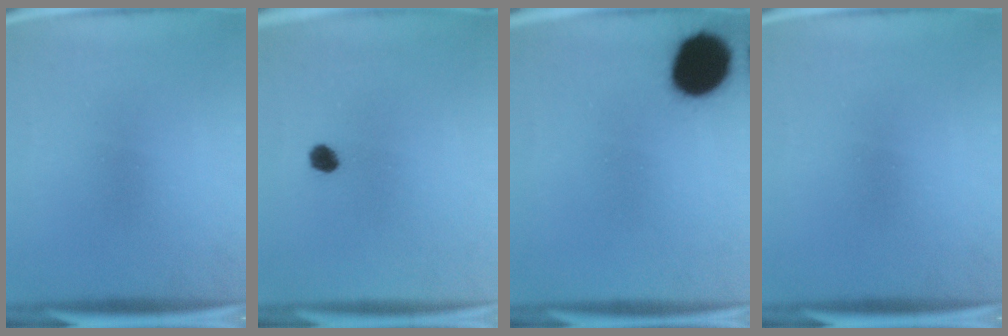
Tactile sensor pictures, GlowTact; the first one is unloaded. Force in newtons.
{"total": 2.5}
{"total": 14.6}
{"total": 0.0}